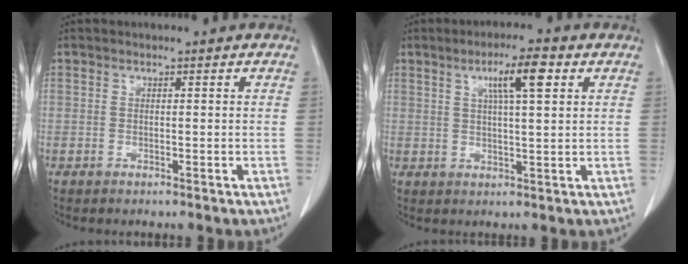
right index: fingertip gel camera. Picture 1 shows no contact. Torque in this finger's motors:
{"motor_torque": [0.69, 0.39, 0.15, 0.06]}